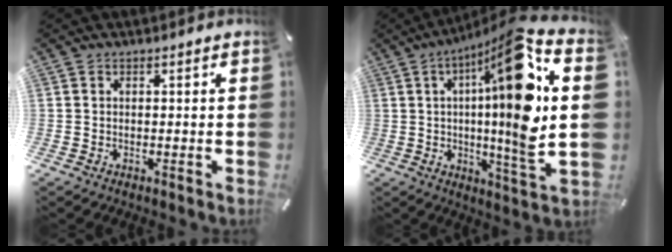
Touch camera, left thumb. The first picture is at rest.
{"total": 22.2, "force": [4.7, 1.9, 21.6], "torque": [-0.347, -0.040, 0.049]}